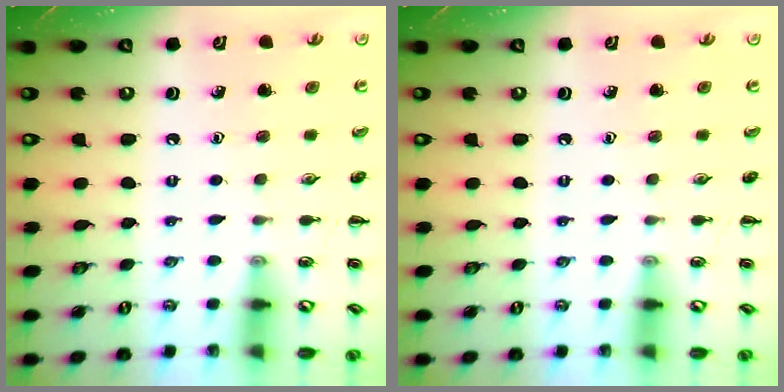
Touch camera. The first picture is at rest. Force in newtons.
{"total": 0.0}